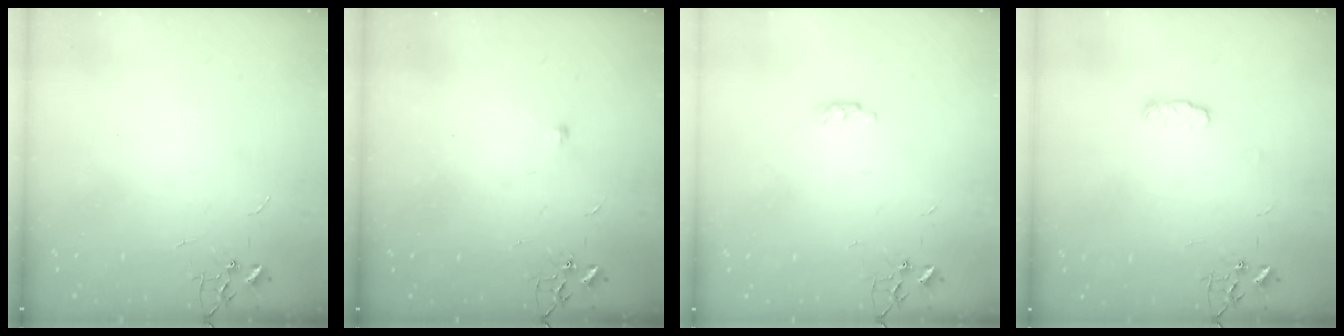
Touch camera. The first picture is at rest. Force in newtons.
{"total": 5.0, "press": 5.0, "slide": 0.7}
{"total": 3.2, "press": 3.2, "slide": 0.5}
{"total": 5.8, "press": 5.8, "slide": 0.3}